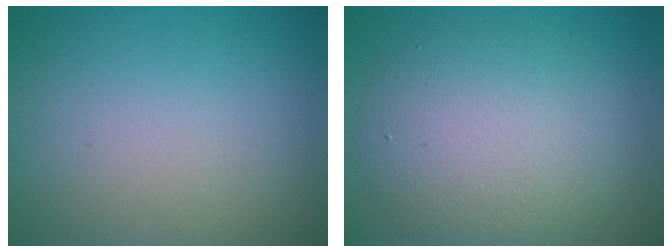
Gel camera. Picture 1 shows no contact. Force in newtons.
{"total": 7.0, "press": 7.0, "slide": 0.2}